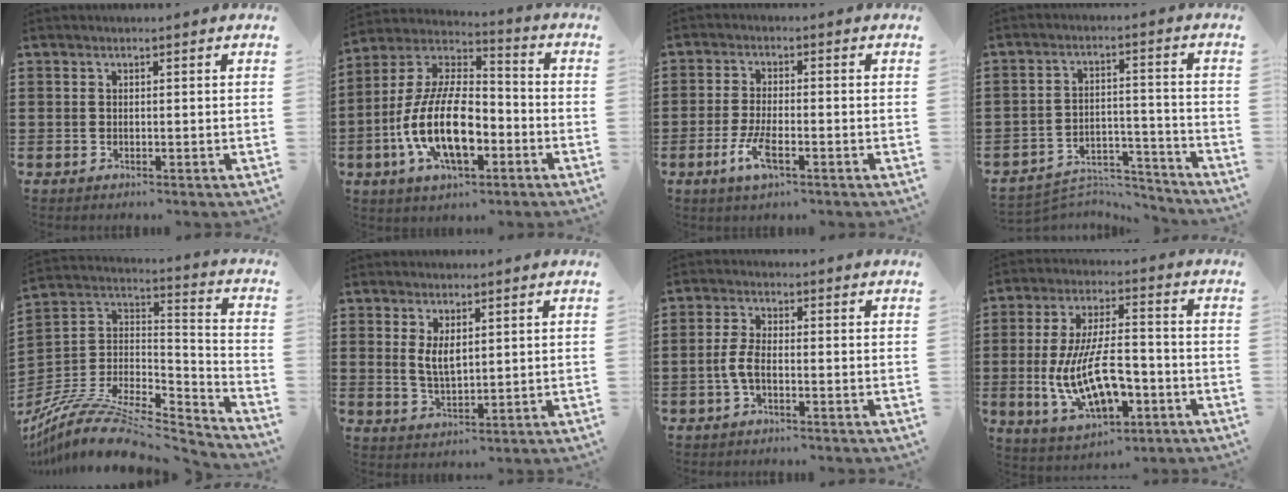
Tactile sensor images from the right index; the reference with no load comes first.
{"total": 14.5, "force": [-4.8, 6.7, 11.9], "torque": [-0.275, -0.002, -0.096]}
{"total": 5.2, "force": [-2.4, 1.6, 4.3], "torque": [-0.103, -0.009, -0.051]}
{"total": 5.7, "force": [-5.5, 1.1, 1.3], "torque": [-0.021, 0.010, -0.106]}
{"total": 11.2, "force": [-8.9, 3.6, 5.8], "torque": [-0.119, 0.012, -0.172]}
{"total": 3.7, "force": [1.0, 1.6, 3.1], "torque": [-0.065, 0.003, 0.017]}
{"total": 3.5, "force": [-1.2, 1.2, 3.0], "torque": [-0.081, -0.005, -0.031]}
{"total": 12.9, "force": [-3.2, 5.8, 11.0], "torque": [-0.216, 0.001, -0.058]}